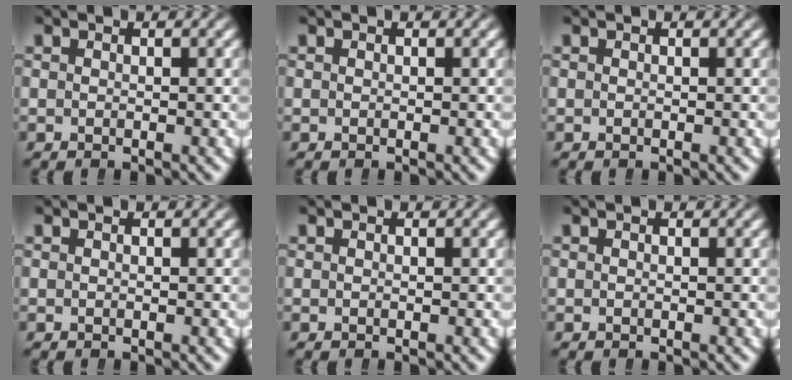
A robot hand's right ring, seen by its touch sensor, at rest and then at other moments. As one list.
[{"total": 0.0}, {"total": 0.0}, {"total": 0.0}, {"total": 0.0}, {"total": 0.0}]